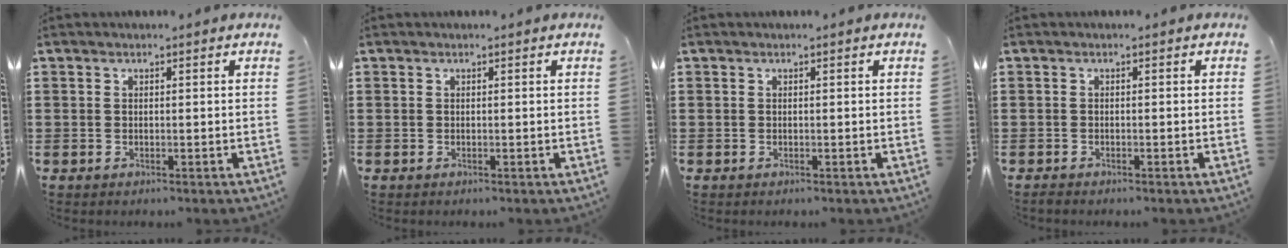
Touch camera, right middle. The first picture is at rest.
{"total": 0.0}
{"total": 0.0}
{"total": 0.5, "force": [-0.5, 0.0, 0.2], "torque": [-0.005, -0.005, -0.008]}